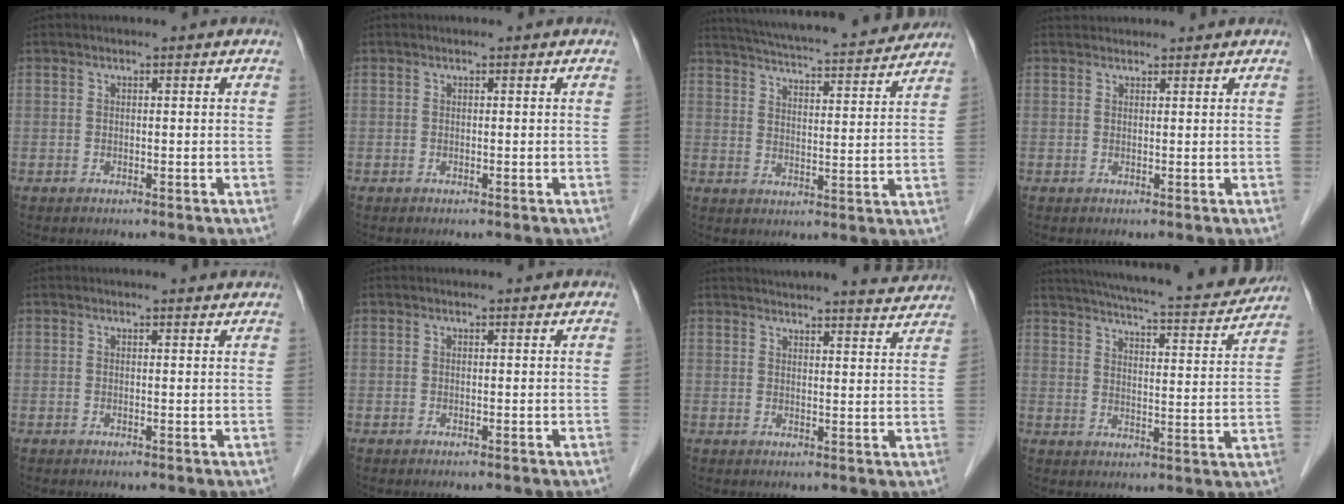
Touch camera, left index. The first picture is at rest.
{"total": 0.0}
{"total": 19.6, "force": [17.9, 1.7, 7.9], "torque": [-0.133, 0.003, 0.248]}
{"total": 2.2, "force": [2.2, 0.4, 0.1], "torque": [-0.006, 0.026, 0.039]}
{"total": 1.1, "force": [1.1, 0.1, 0.0], "torque": [-0.011, -0.006, 0.008]}
{"total": 0.0}
{"total": 13.2, "force": [12.6, 1.1, 3.9], "torque": [-0.049, -0.004, 0.148]}
{"total": 21.7, "force": [19.3, 2.4, 9.6], "torque": [-0.154, -0.018, 0.250]}